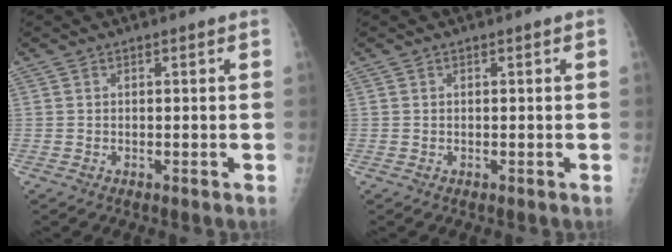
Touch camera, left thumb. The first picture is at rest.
{"total": 0.0}